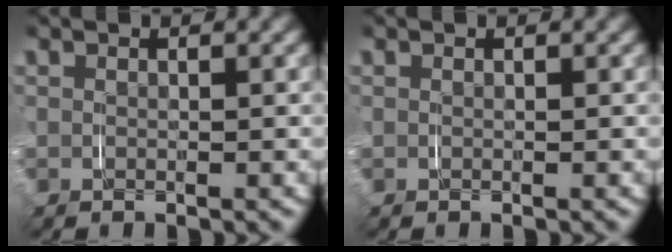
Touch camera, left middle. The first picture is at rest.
{"total": 0.0}